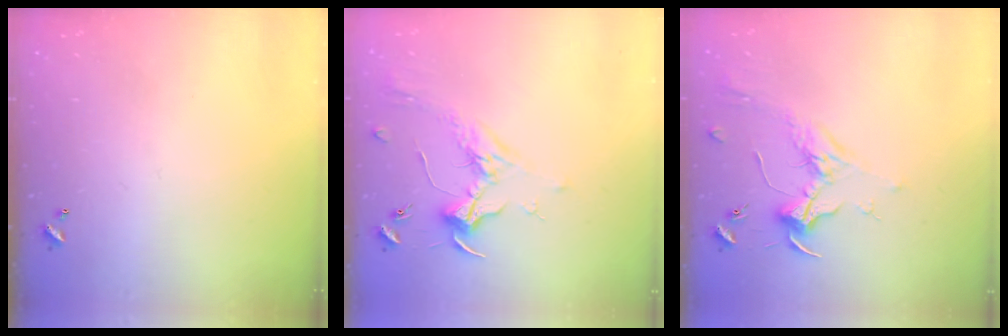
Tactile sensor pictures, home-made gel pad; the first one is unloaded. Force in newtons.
{"total": 1.8, "press": 1.6, "slide": 0.7}
{"total": 1.8, "press": 1.6, "slide": 0.7}